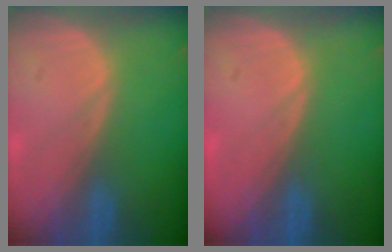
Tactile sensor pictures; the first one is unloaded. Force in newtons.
{"total": 0.0}